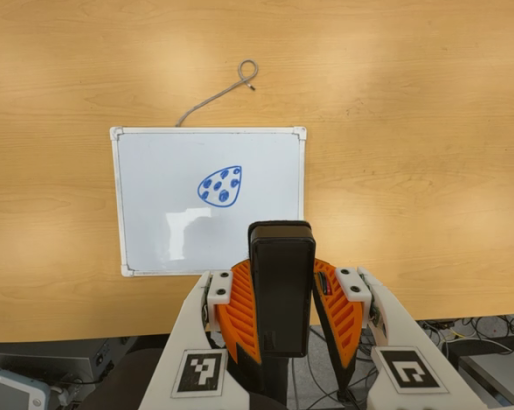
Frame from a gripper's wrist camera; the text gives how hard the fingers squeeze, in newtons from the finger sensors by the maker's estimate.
{"total": 8.7, "left": 7.1, "right": 10.2}